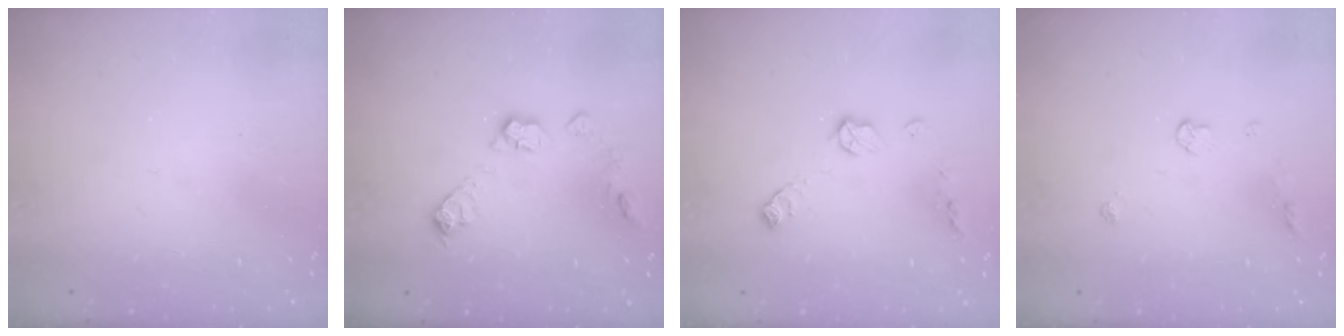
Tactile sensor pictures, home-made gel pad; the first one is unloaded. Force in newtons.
{"total": 10.9, "press": 10.9, "slide": 0.5}
{"total": 8.4, "press": 8.4, "slide": 0.3}
{"total": 4.6, "press": 4.5, "slide": 0.7}